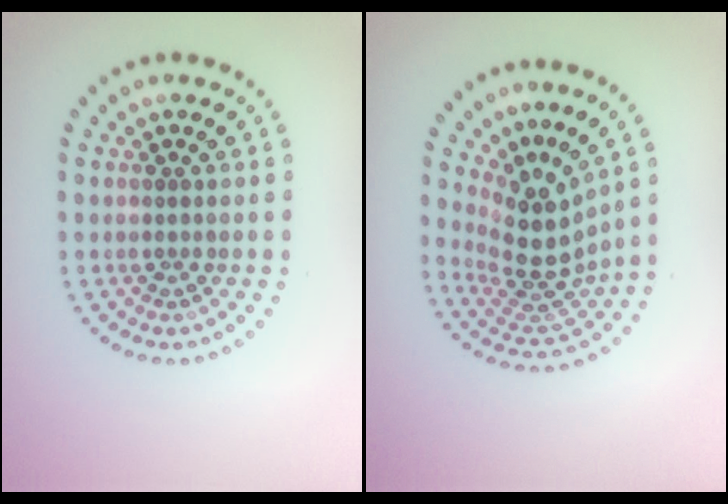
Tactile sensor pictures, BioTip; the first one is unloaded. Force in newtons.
{"total": 4.7, "press": 3.5, "slide": 3.2}